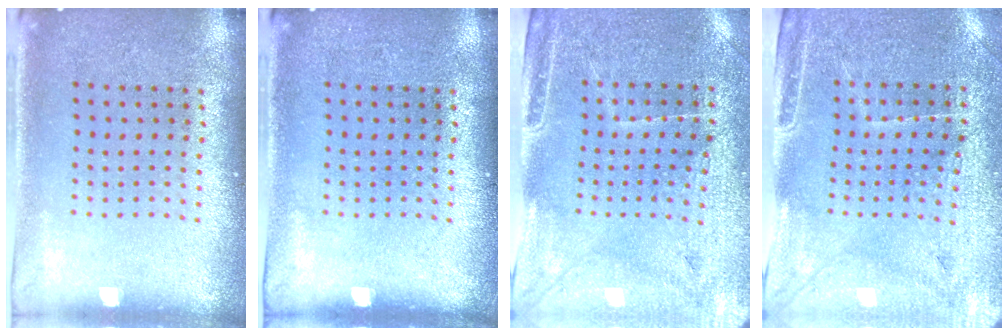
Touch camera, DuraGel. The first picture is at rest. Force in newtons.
{"total": 0.0}
{"total": 3.2, "press": 2.9, "slide": 1.2}
{"total": 3.2, "press": 2.9, "slide": 1.2}